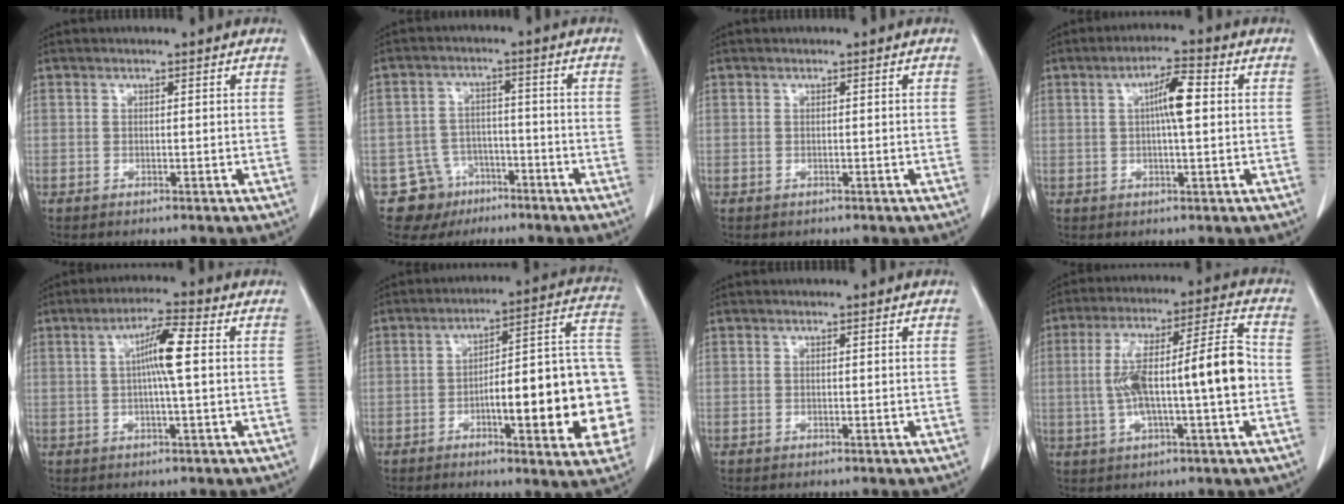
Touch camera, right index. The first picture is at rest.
{"total": 7.2, "force": [-4.1, 5.9, 0.2], "torque": [0.003, 0.015, -0.057]}
{"total": 0.0}
{"total": 5.7, "force": [0.9, 0.7, 5.6], "torque": [-0.096, 0.010, 0.012]}
{"total": 6.3, "force": [0.8, 0.0, 6.2], "torque": [-0.111, 0.008, 0.010]}
{"total": 20.9, "force": [-4.7, 4.0, 20.0], "torque": [-0.192, 0.036, -0.054]}
{"total": 0.0}
{"total": 15.2, "force": [-1.0, 2.0, 15.1], "torque": [-0.263, 0.030, -0.015]}